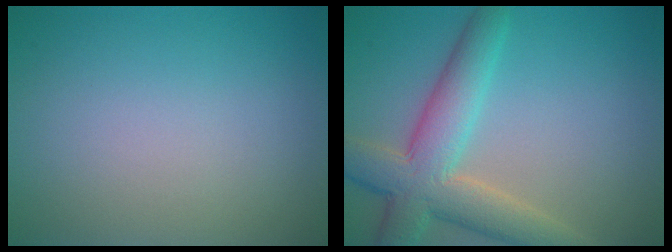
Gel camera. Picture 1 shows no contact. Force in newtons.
{"total": 7.1, "press": 7.1, "slide": 0.4}